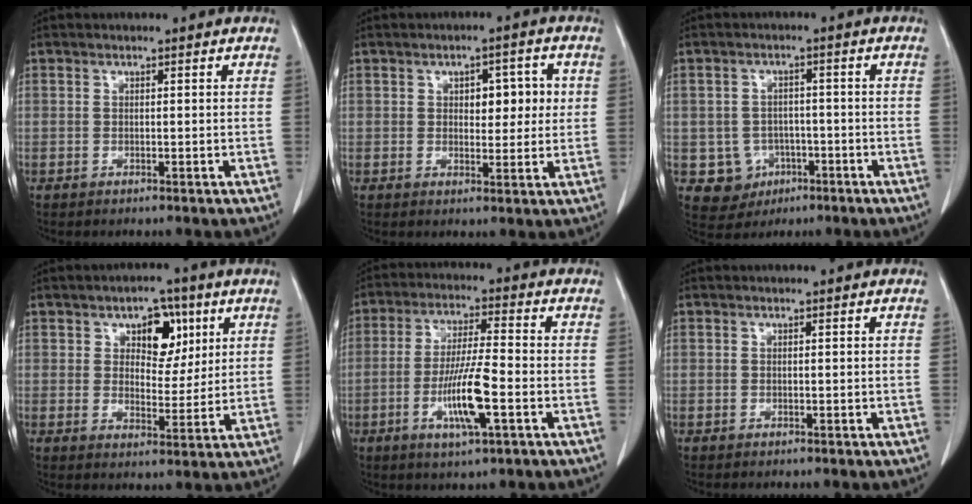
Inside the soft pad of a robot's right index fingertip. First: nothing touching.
{"total": 5.3, "force": [1.2, 2.6, 4.4], "torque": [-0.053, 0.012, 0.019]}
{"total": 5.7, "force": [-1.9, 5.3, 1.0], "torque": [-0.019, 0.007, -0.019]}
{"total": 7.3, "force": [3.2, 4.4, 4.8], "torque": [-0.062, 0.013, 0.050]}
{"total": 9.8, "force": [-3.3, 0.9, 9.2], "torque": [-0.177, -0.008, -0.061]}
{"total": 0.0}